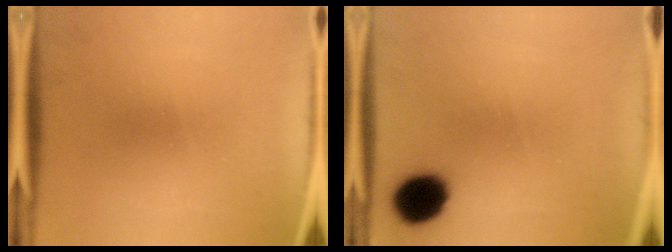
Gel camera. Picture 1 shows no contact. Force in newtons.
{"total": 12.1}